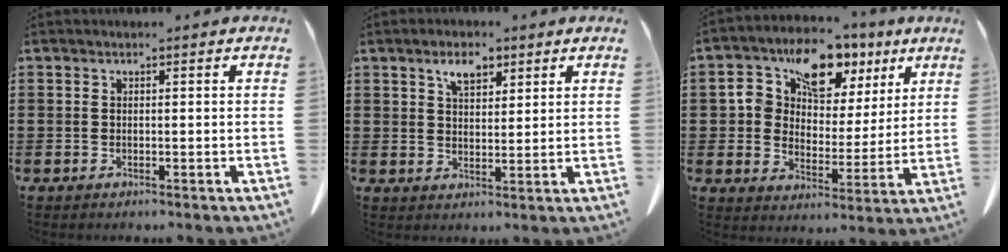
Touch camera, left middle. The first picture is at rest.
{"total": 4.4, "force": [2.9, 2.1, 2.6], "torque": [-0.043, 0.002, 0.048]}
{"total": 11.0, "force": [6.2, 7.1, 5.7], "torque": [-0.112, -0.005, 0.109]}